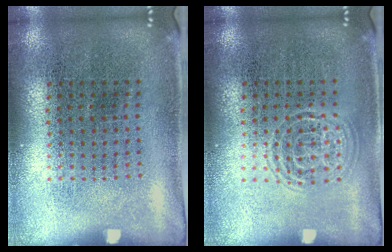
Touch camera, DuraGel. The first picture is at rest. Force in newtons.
{"total": 1.5, "press": 1.5, "slide": 0.1}